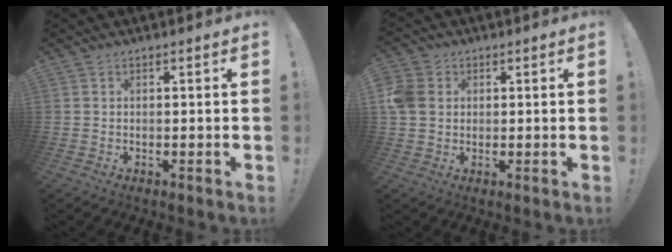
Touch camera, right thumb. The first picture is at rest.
{"total": 7.5, "force": [1.0, 6.4, 3.8], "torque": [-0.086, 0.011, 0.023]}